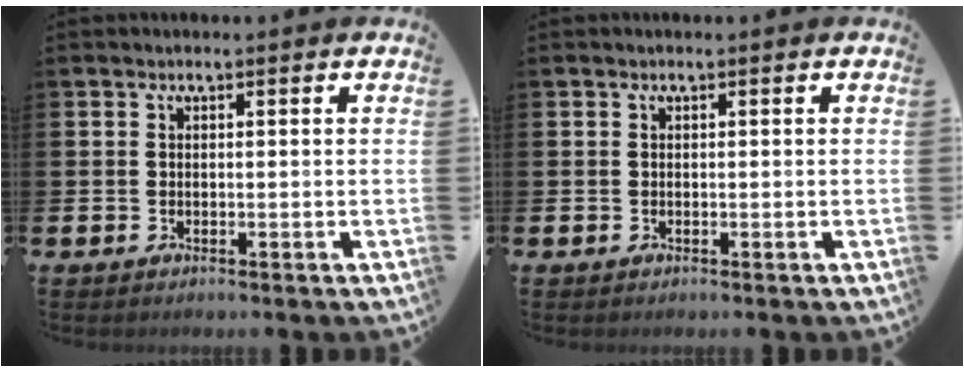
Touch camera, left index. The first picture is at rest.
{"total": 0.0}